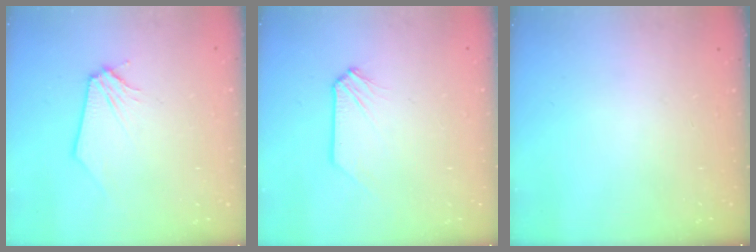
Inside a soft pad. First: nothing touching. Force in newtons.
{"total": 0.0}
{"total": 0.0}